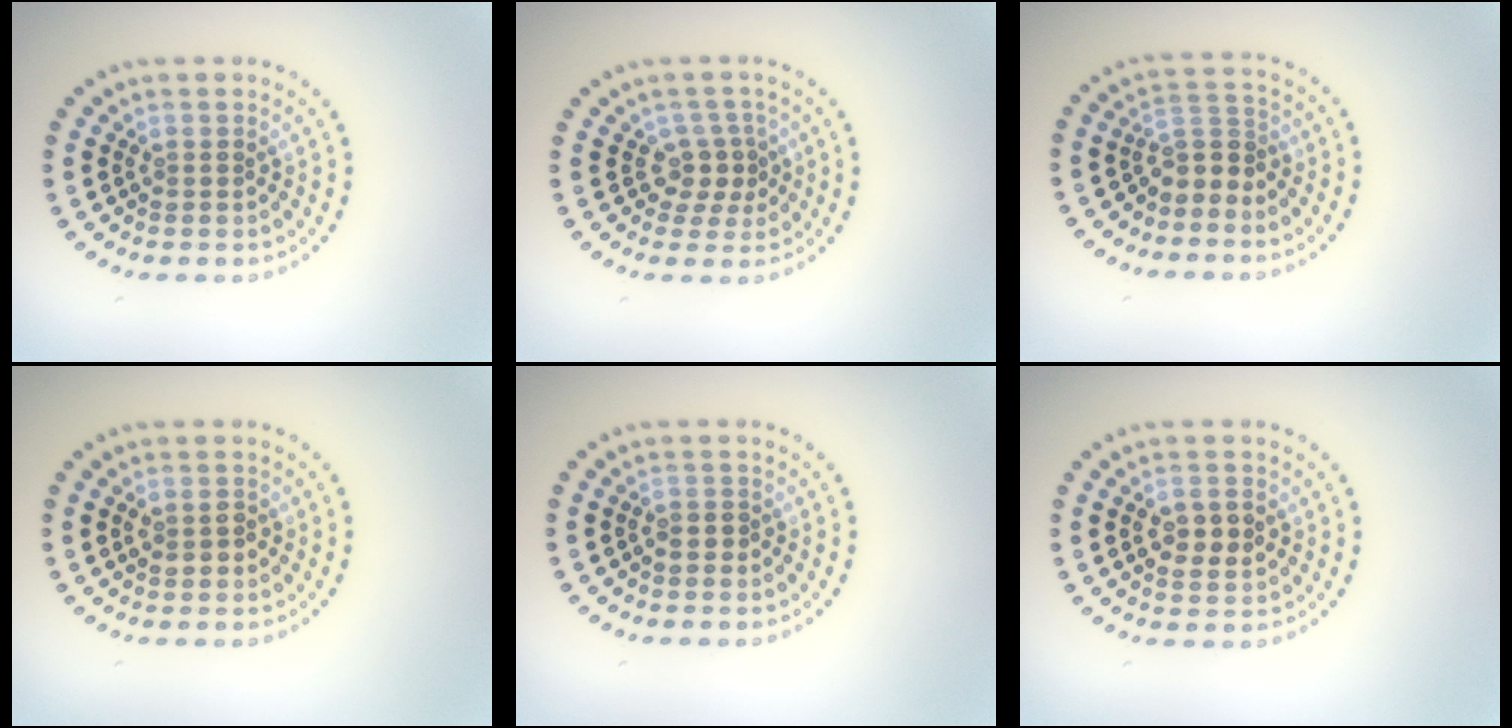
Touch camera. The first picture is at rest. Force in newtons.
{"total": 2.3, "press": 1.8, "slide": 1.5}
{"total": 2.6, "press": 2.0, "slide": 1.8}
{"total": 1.5, "press": 1.5, "slide": 0.1}
{"total": 0.9, "press": 0.6, "slide": 0.6}
{"total": 2.8, "press": 2.8, "slide": 0.1}